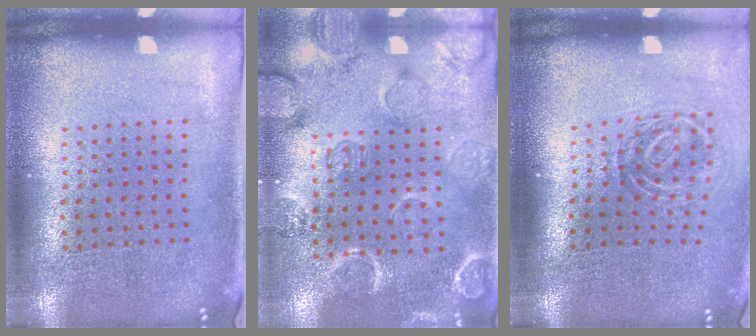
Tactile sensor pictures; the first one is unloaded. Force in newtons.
{"total": 2.4, "press": 2.2, "slide": 0.9}
{"total": 1.8, "press": 1.2, "slide": 1.4}